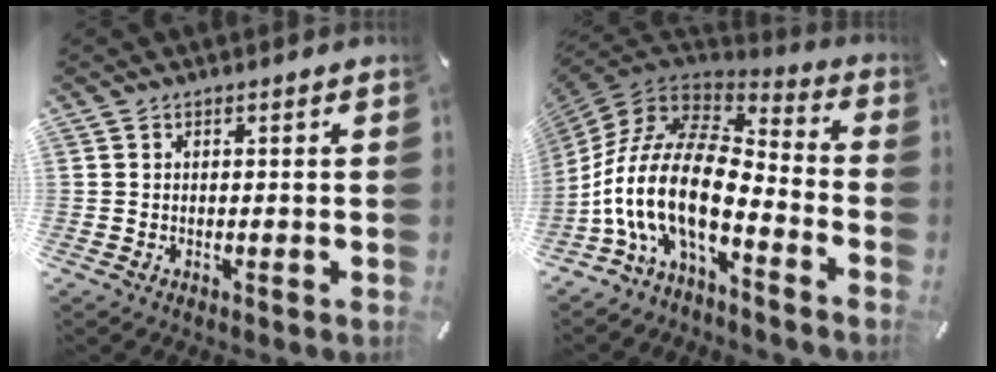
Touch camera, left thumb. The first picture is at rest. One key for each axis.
{"total": 18.5, "fx": -7.1, "fy": 8.5, "fz": 14.8, "tx": -0.343, "ty": -0.003, "tz": -0.135}